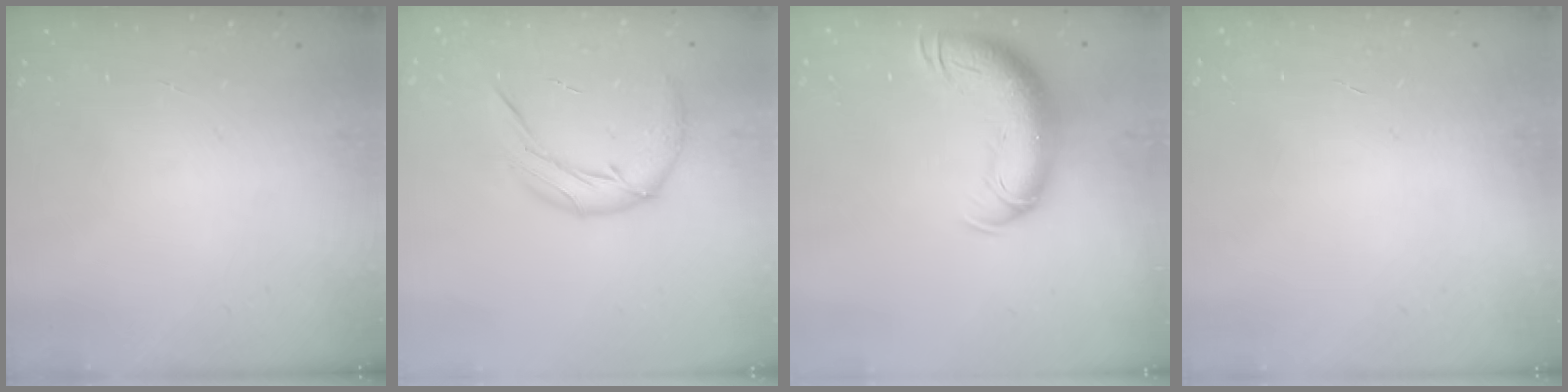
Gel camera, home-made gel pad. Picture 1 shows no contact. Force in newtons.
{"total": 11.2, "press": 10.9, "slide": 2.4}
{"total": 15.2, "press": 14.8, "slide": 3.6}
{"total": 0.6, "press": 0.6, "slide": 0.2}